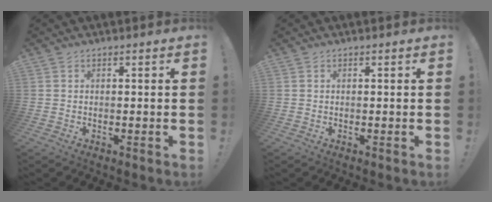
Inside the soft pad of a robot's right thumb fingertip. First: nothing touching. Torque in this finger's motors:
{"motor_torque": [-0.07, 0.11, 0.01, -0.04, 0.00]}